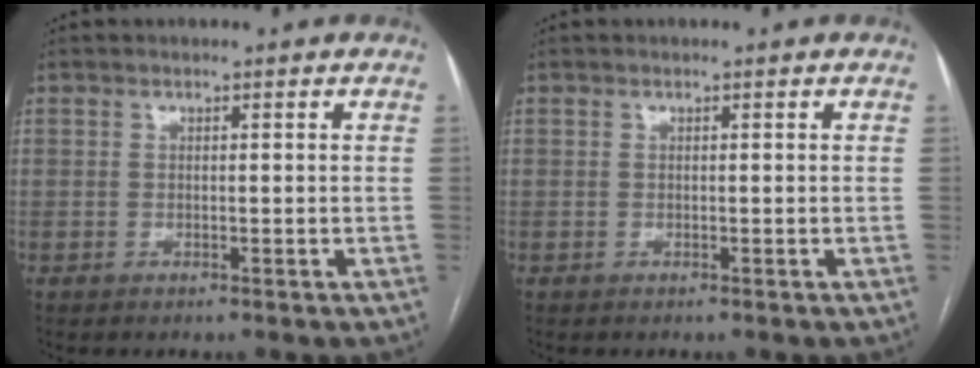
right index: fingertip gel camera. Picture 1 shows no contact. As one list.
[{"total": 0.0}]